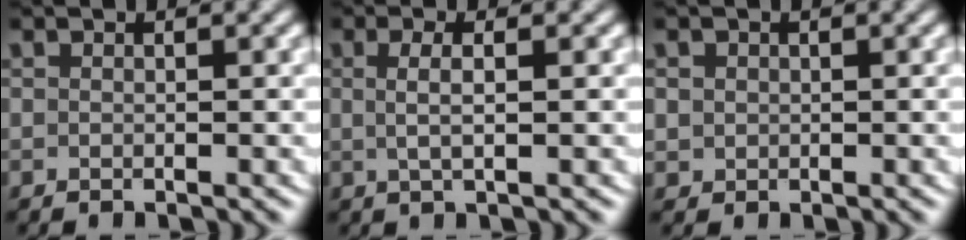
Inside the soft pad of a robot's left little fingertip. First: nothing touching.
{"total": 2.3, "force": [0.3, 0.3, 2.2], "torque": [-0.042, 0.000, 0.011]}
{"total": 1.9, "force": [0.4, 1.8, 0.6], "torque": [-0.025, -0.007, 0.012]}